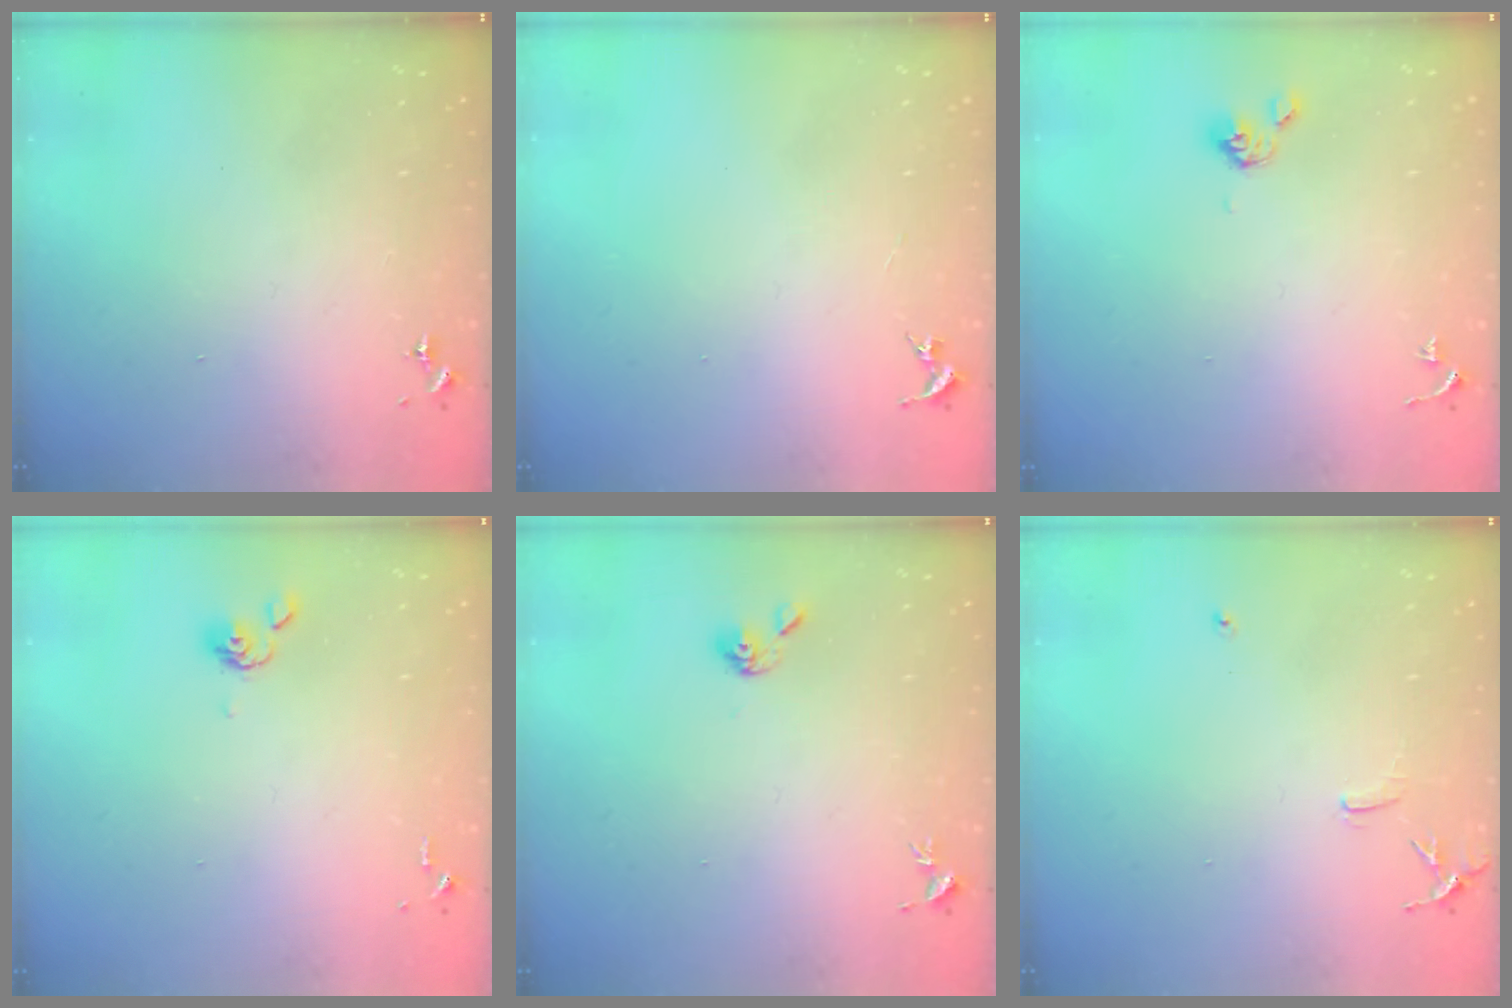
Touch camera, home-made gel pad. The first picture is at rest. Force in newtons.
{"total": 0.0}
{"total": 5.1, "press": 4.9, "slide": 1.4}
{"total": 4.9, "press": 4.8, "slide": 0.9}
{"total": 5.2, "press": 5.1, "slide": 0.6}
{"total": 6.2, "press": 6.1, "slide": 0.7}